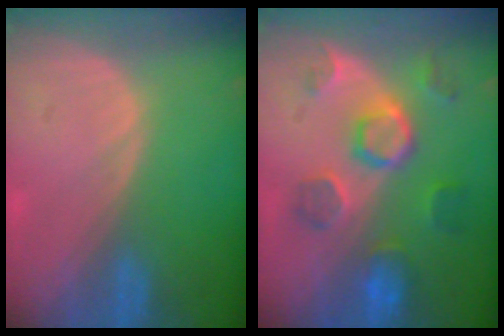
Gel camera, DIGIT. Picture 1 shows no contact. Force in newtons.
{"total": 8.4, "press": 8.1, "slide": 2.4}